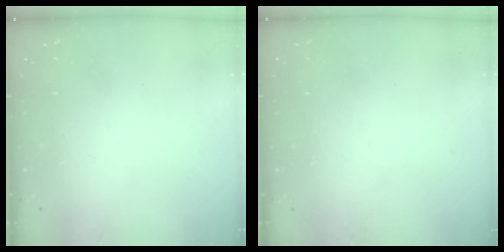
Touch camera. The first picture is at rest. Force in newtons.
{"total": 0.7, "press": 0.6, "slide": 0.4}